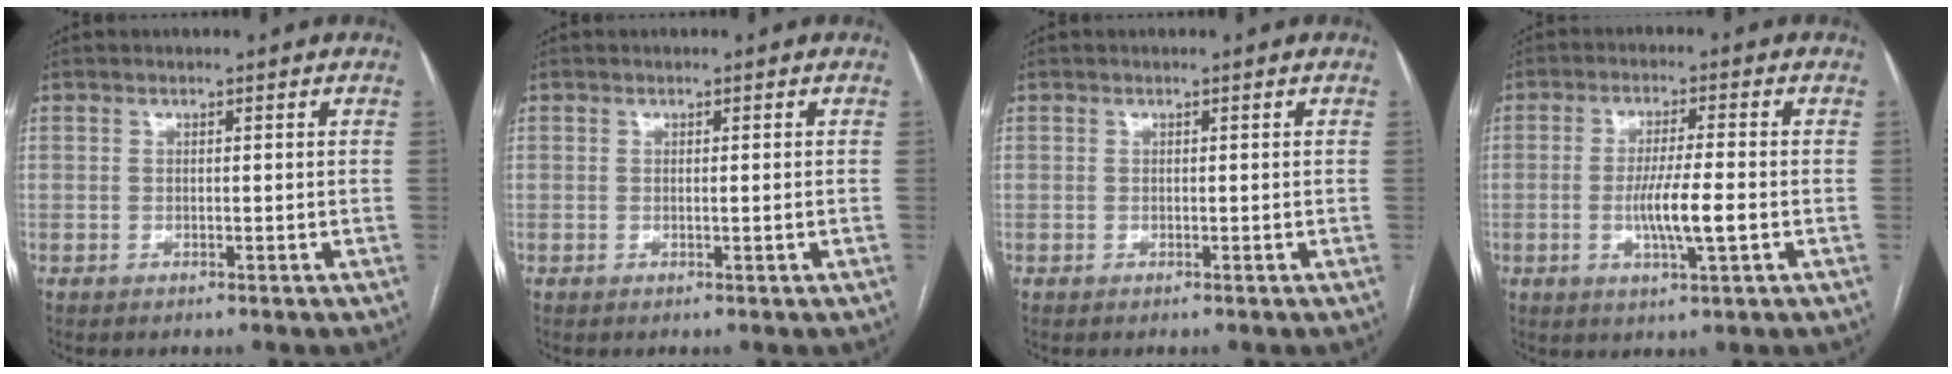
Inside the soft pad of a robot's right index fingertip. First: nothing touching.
{"total": 0.5, "force": [-0.1, -0.2, 0.5], "torque": [-0.009, -0.001, 0.000]}
{"total": 0.0}
{"total": 6.9, "force": [-1.5, 0.2, 6.7], "torque": [-0.125, -0.009, -0.026]}